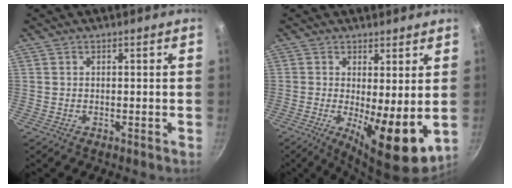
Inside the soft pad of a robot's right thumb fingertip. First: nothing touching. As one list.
[{"total": 10.6, "force": [-0.6, 3.2, 10.1], "torque": [-0.139, -0.021, -0.002]}]